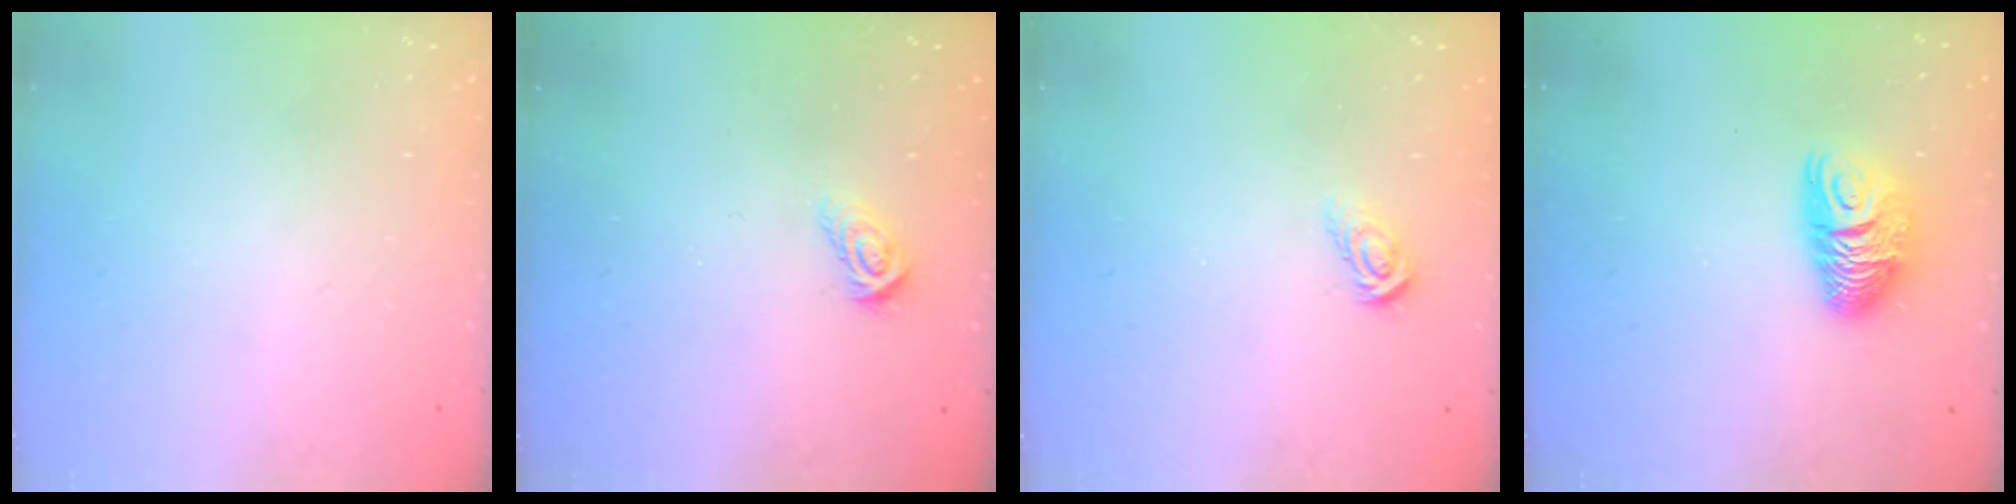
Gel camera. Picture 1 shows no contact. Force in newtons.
{"total": 4.0, "press": 4.0, "slide": 0.3}
{"total": 5.3, "press": 5.3, "slide": 0.4}
{"total": 9.4, "press": 9.4, "slide": 0.7}